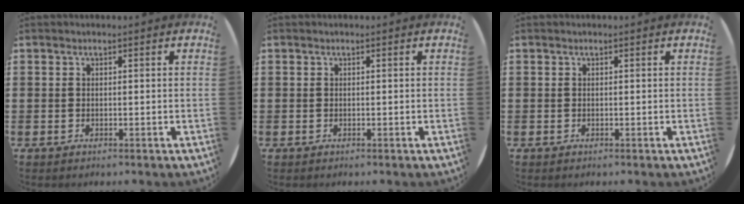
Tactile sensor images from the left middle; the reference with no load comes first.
{"total": 0.0}
{"total": 0.0}